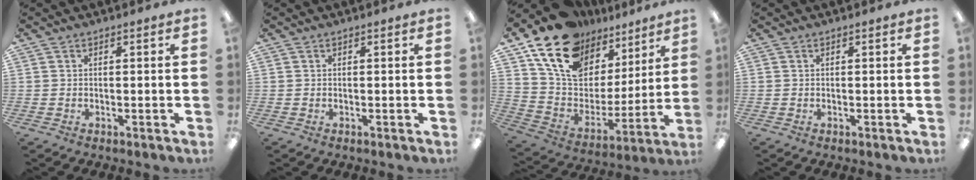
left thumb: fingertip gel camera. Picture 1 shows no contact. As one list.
[{"total": 0.0}, {"total": 18.9, "force": [13.6, 10.8, 7.5], "torque": [-0.149, -0.088, 0.248]}, {"total": 0.0}]